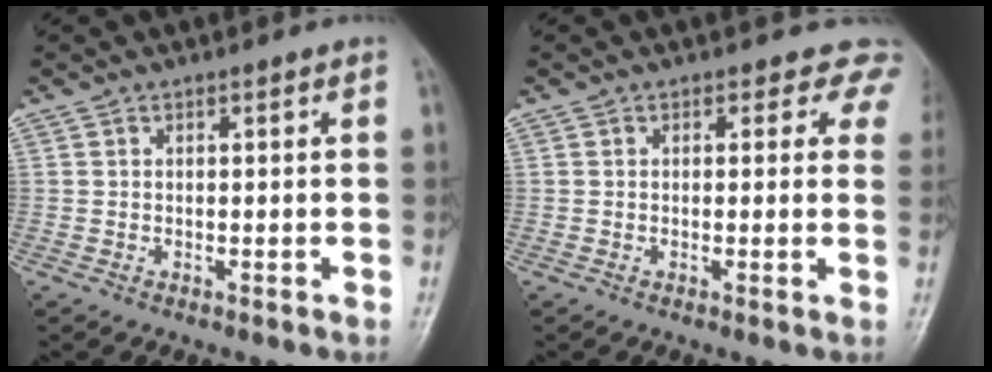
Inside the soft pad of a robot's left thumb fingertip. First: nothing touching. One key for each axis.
{"total": 4.6, "fx": 3.4, "fy": 2.9, "fz": 0.9, "tx": 0.031, "ty": -0.010, "tz": 0.012}